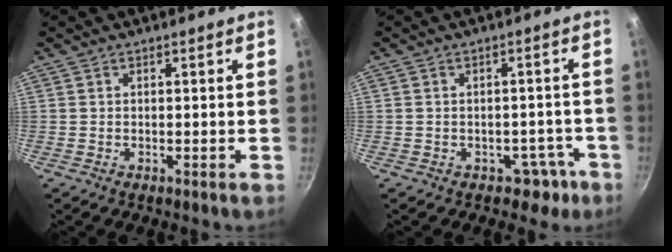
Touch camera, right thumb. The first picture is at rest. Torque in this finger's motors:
{"motor_torque": [0.16, 0.32, -0.30, 0.13, 0.00]}